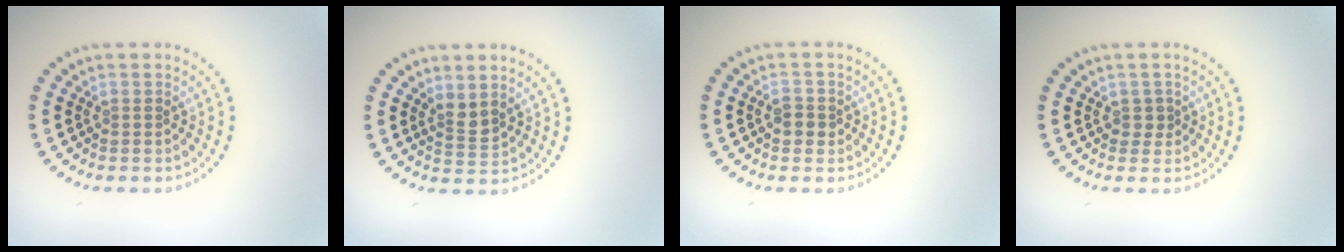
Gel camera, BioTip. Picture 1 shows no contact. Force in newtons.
{"total": 1.7, "press": 1.3, "slide": 1.1}
{"total": 1.6, "press": 1.6, "slide": 0.1}
{"total": 1.0, "press": 0.9, "slide": 0.4}